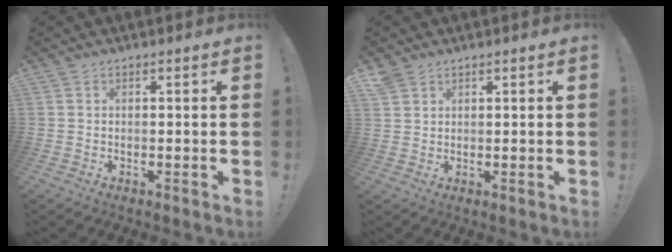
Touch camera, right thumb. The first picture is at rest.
{"total": 2.7, "force": [2.2, 1.3, 1.0], "torque": [-0.023, -0.009, 0.043]}